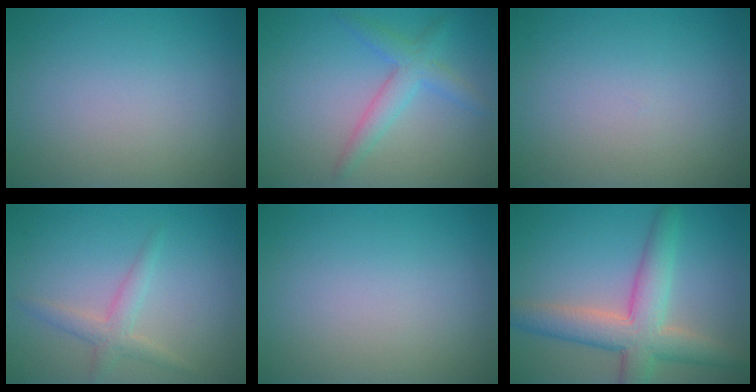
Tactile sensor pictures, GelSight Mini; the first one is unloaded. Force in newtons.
{"total": 2.1, "press": 2.1, "slide": 0.1}
{"total": 0.0}
{"total": 2.2, "press": 2.1, "slide": 0.1}
{"total": 0.0}
{"total": 6.5, "press": 6.4, "slide": 0.4}